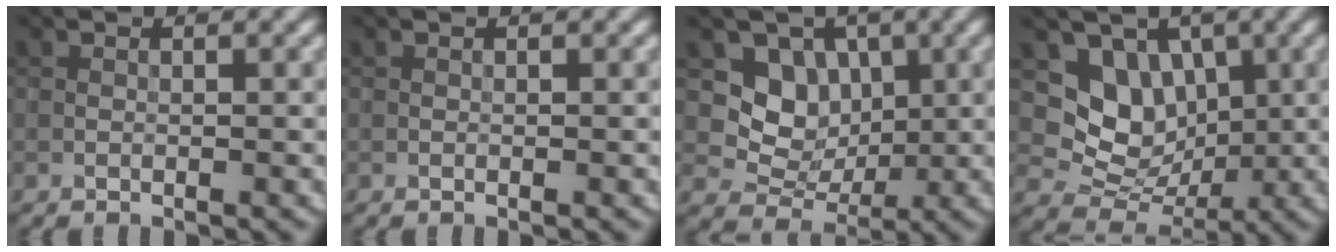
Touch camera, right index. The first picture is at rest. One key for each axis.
{"total": 0.0}
{"total": 4.3, "fx": 1.3, "fy": 3.7, "fz": 1.8, "tx": -0.027, "ty": -0.004, "tz": 0.016}
{"total": 5.3, "fx": 1.6, "fy": 4.4, "fz": 2.3, "tx": -0.033, "ty": -0.009, "tz": 0.023}